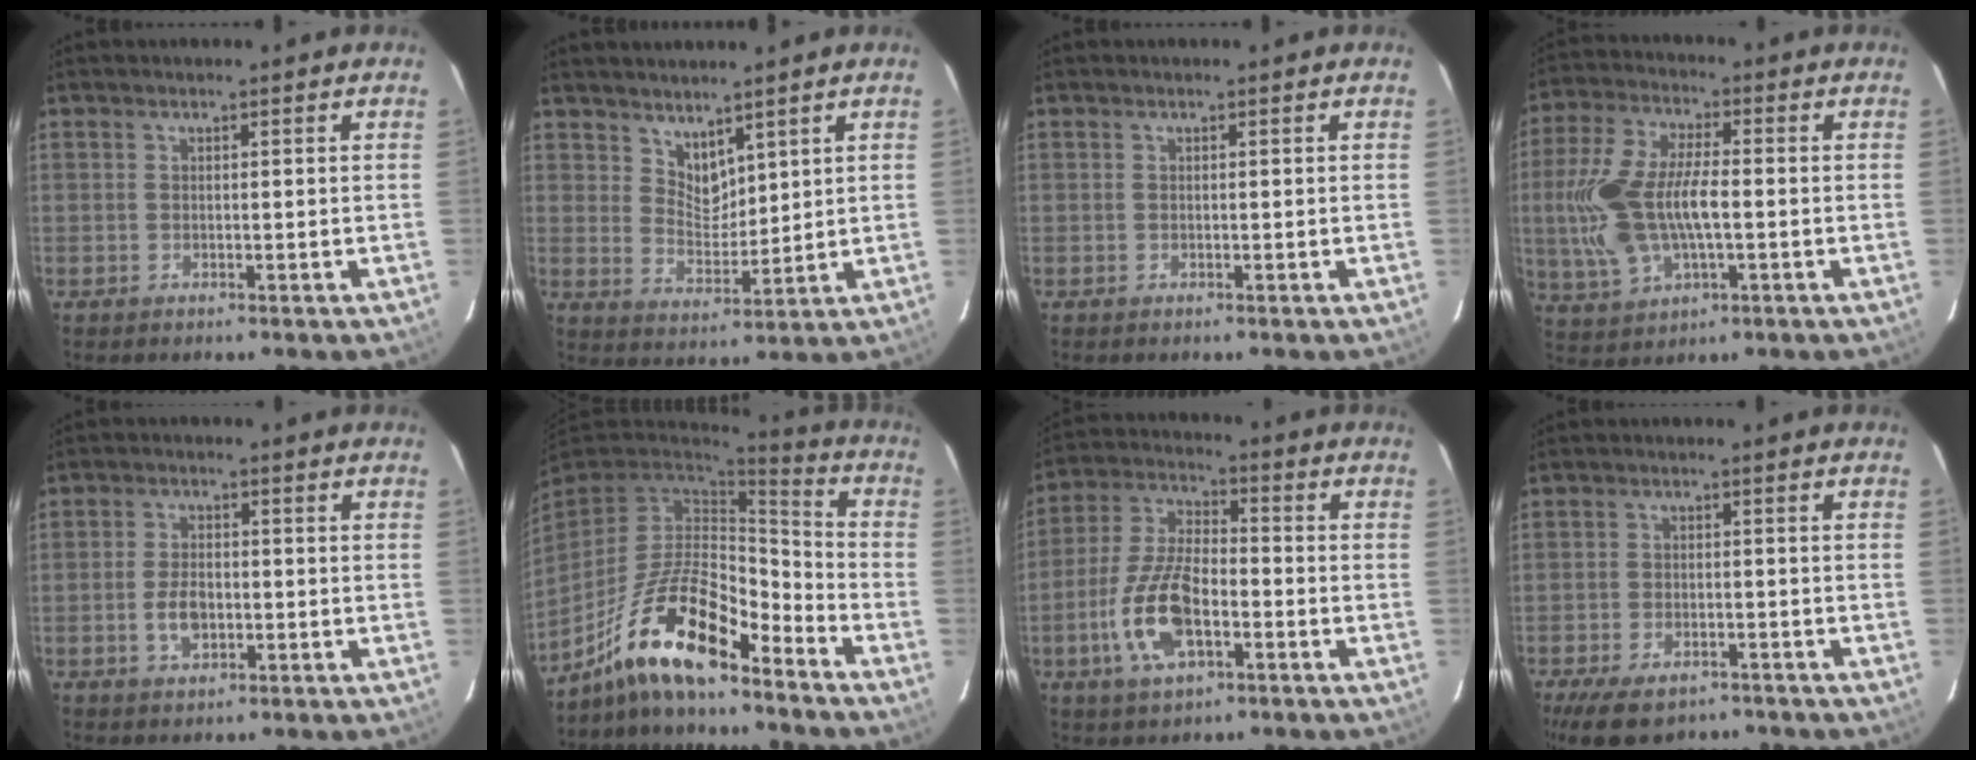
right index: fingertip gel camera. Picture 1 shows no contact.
{"total": 5.5, "force": [4.4, 2.8, 1.9], "torque": [-0.023, -0.006, 0.086]}
{"total": 0.0}
{"total": 15.8, "force": [-1.4, 7.8, 13.7], "torque": [-0.301, 0.003, -0.021]}
{"total": 5.0, "force": [-1.4, 3.0, 3.7], "torque": [-0.077, 0.001, -0.021]}
{"total": 15.8, "force": [-11.4, 4.7, 9.8], "torque": [-0.205, 0.000, -0.213]}
{"total": 13.7, "force": [-4.9, 6.2, 11.2], "torque": [-0.242, 0.000, -0.090]}
{"total": 10.4, "force": [-7.5, 5.2, 5.1], "torque": [-0.116, -0.018, -0.115]}